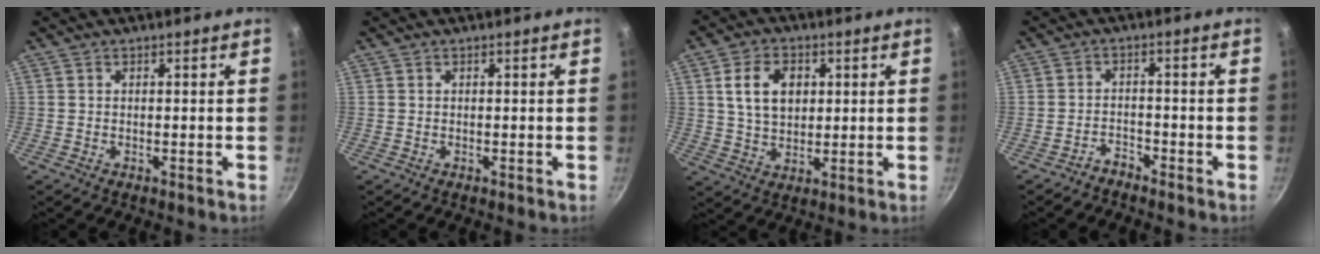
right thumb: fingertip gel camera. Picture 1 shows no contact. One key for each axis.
{"total": 0.0}
{"total": 9.2, "fx": 2.4, "fy": 6.4, "fz": 6.1, "tx": -0.089, "ty": -0.003, "tz": 0.044}
{"total": 2.3, "fx": -2.2, "fy": 0.6, "fz": 0.1, "tx": 0.008, "ty": 0.026, "tz": -0.040}